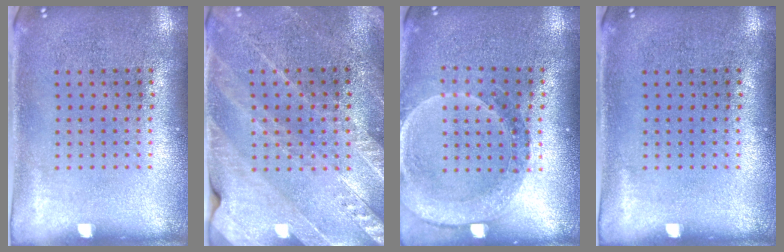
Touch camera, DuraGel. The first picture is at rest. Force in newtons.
{"total": 2.6, "press": 2.5, "slide": 0.6}
{"total": 1.5, "press": 1.5, "slide": 0.3}
{"total": 0.0}